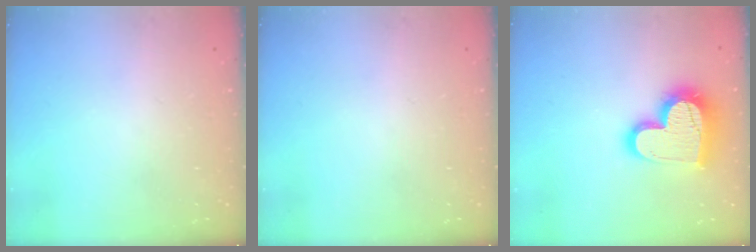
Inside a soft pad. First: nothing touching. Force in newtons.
{"total": 0.0}
{"total": 20.1, "press": 20.0, "slide": 1.5}